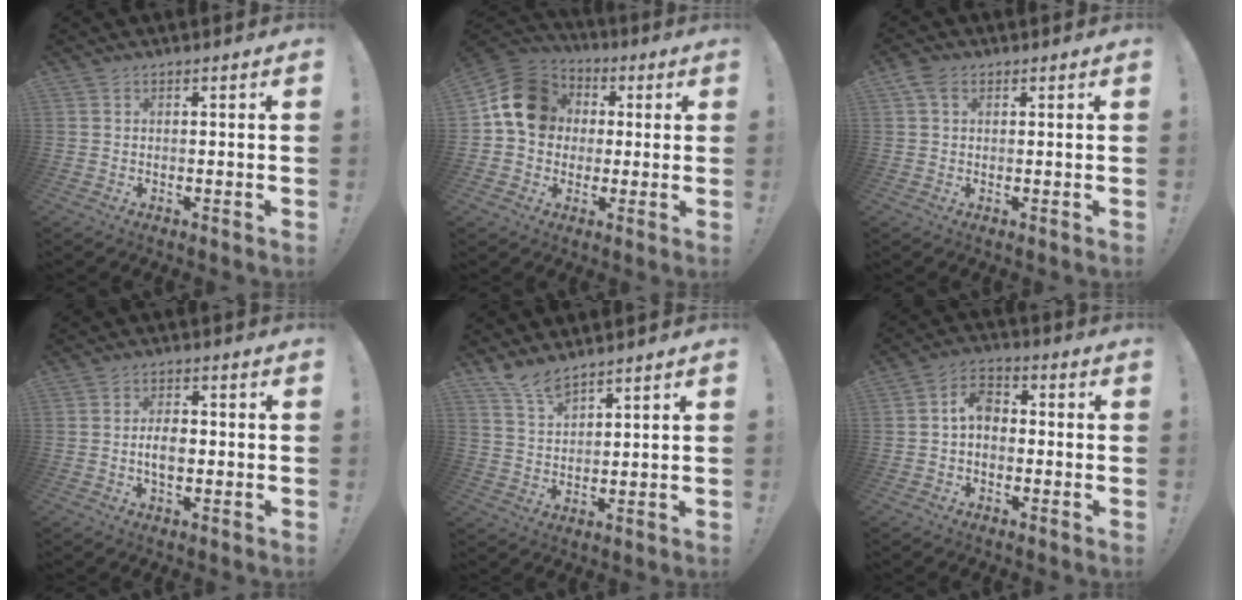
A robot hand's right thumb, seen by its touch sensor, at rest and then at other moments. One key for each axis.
{"total": 15.3, "fx": 2.8, "fy": 13.0, "fz": 7.7, "tx": -0.109, "ty": 0.008, "tz": 0.061}
{"total": 3.7, "fx": 1.5, "fy": 2.5, "fz": 2.3, "tx": -0.042, "ty": 0.001, "tz": 0.029}
{"total": 4.7, "fx": -0.8, "fy": 2.5, "fz": 3.9, "tx": -0.054, "ty": -0.001, "tz": -0.021}
{"total": 6.3, "fx": 5.6, "fy": 1.5, "fz": 2.6, "tx": -0.051, "ty": -0.037, "tz": 0.103}
{"total": 7.0, "fx": -0.2, "fy": 5.1, "fz": 4.8, "tx": -0.074, "ty": 0.015, "tz": -0.001}